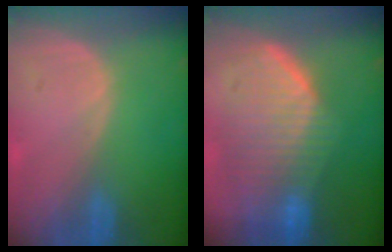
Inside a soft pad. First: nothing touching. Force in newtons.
{"total": 10.1, "press": 9.0, "slide": 4.6}